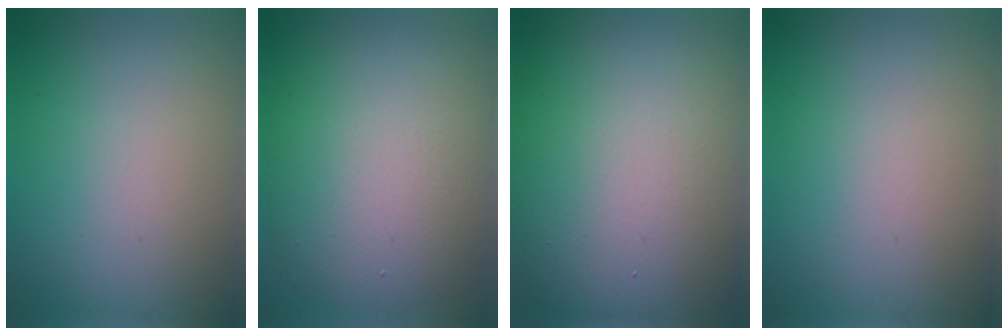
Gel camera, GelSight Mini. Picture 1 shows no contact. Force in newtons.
{"total": 10.4, "press": 10.4, "slide": 0.6}
{"total": 17.4, "press": 17.4, "slide": 1.0}
{"total": 0.0}